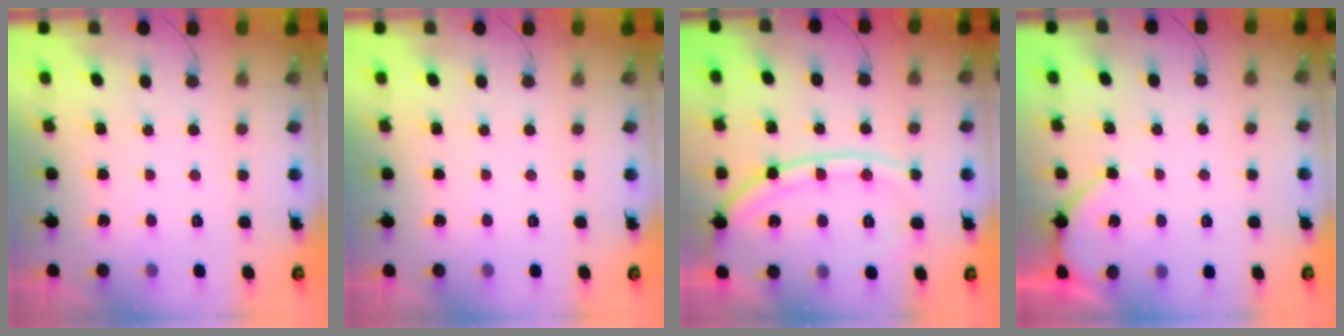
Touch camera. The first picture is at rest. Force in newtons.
{"total": 0.0}
{"total": 15.3, "press": 15.2, "slide": 1.6}
{"total": 2.9, "press": 2.8, "slide": 0.4}